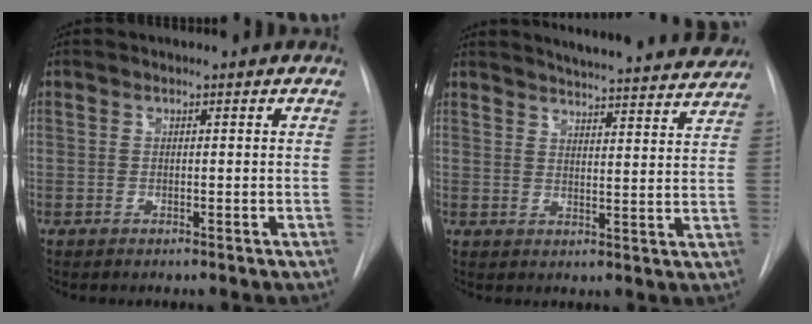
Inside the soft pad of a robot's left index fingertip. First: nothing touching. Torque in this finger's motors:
{"motor_torque": [0.47, -0.59, 0.05, 0.01]}